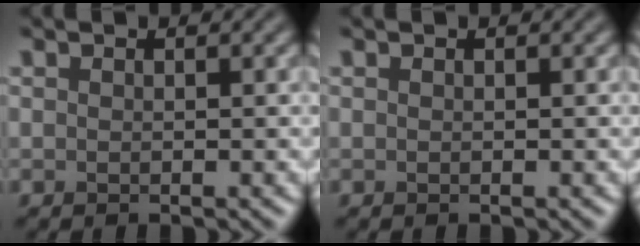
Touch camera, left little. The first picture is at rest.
{"total": 0.0}